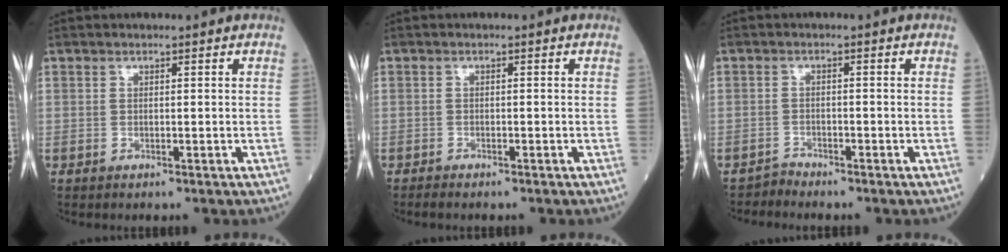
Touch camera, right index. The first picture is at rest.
{"total": 1.4, "force": [-1.3, 0.2, 0.5], "torque": [-0.015, -0.004, -0.021]}
{"total": 1.6, "force": [-1.4, -0.1, -0.8], "torque": [0.025, -0.008, -0.028]}